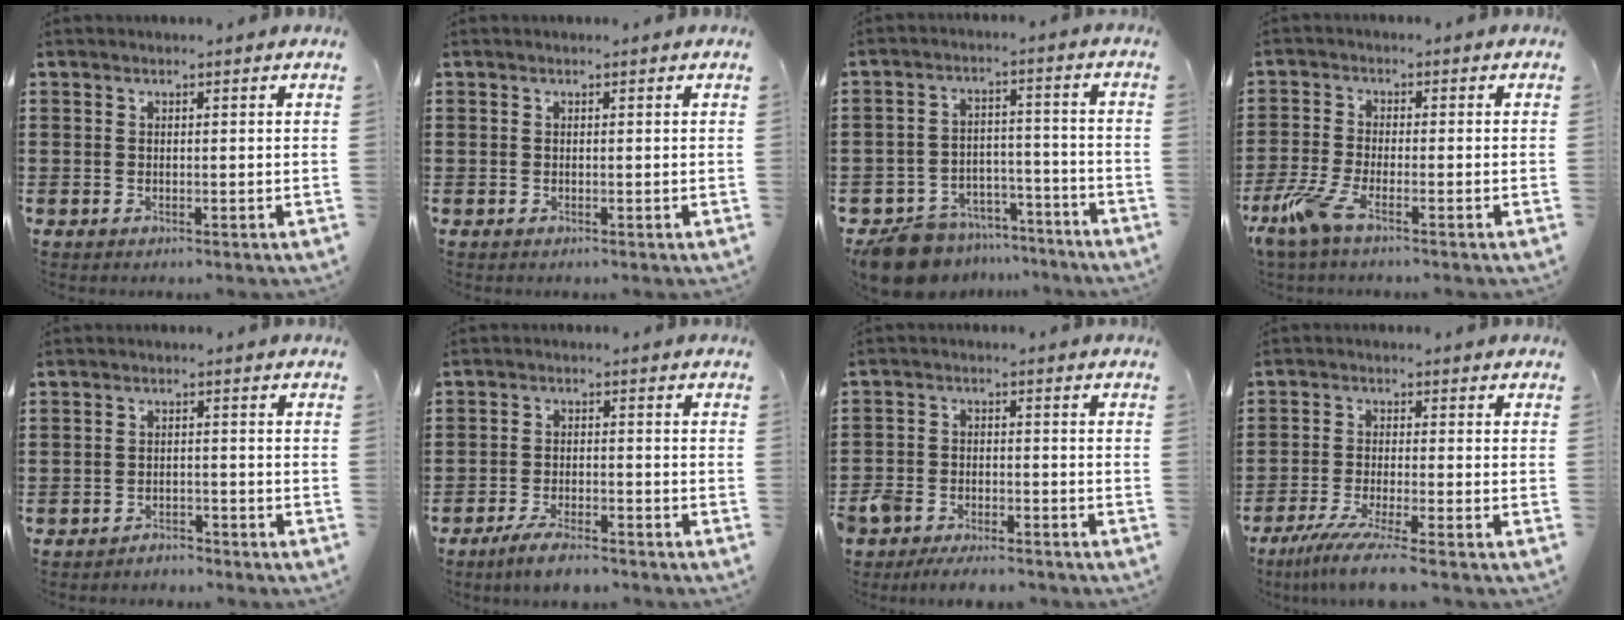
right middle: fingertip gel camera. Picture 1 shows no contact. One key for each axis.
{"total": 0.0}
{"total": 8.5, "fx": -8.1, "fy": 2.2, "fz": 1.4, "tx": -0.037, "ty": 0.025, "tz": -0.159}
{"total": 4.9, "fx": -2.8, "fy": 0.9, "fz": 3.9, "tx": -0.114, "ty": -0.023, "tz": -0.062}
{"total": 2.2, "fx": -2.2, "fy": 0.1, "fz": -0.1, "tx": -0.007, "ty": -0.001, "tz": -0.046}
{"total": 4.2, "fx": -3.7, "fy": 0.5, "fz": 1.9, "tx": -0.038, "ty": 0.000, "tz": -0.072}
{"total": 4.4, "fx": -4.2, "fy": 1.4, "fz": 0.7, "tx": -0.035, "ty": 0.000, "tz": -0.092}
{"total": 5.4, "fx": -4.3, "fy": -0.5, "fz": 3.2, "tx": -0.080, "ty": -0.026, "tz": -0.084}